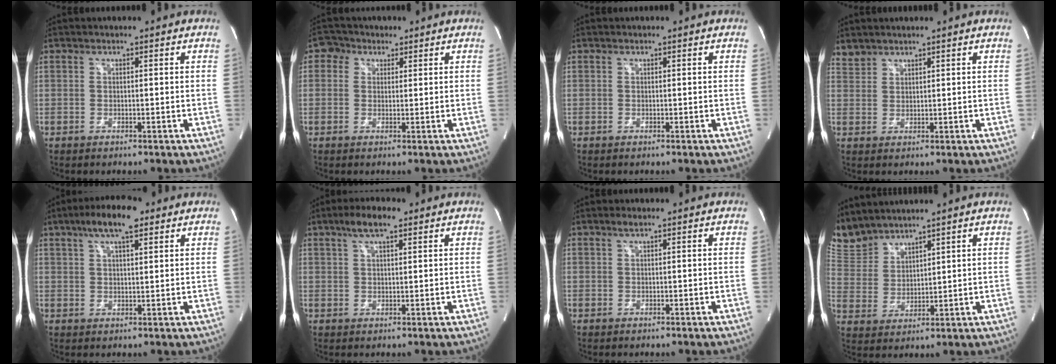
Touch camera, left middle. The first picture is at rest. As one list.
[{"total": 3.2, "force": [1.5, 2.8, 0.8], "torque": [-0.018, 0.014, 0.023]}, {"total": 0.0}, {"total": 2.3, "force": [2.1, 0.8, -0.2], "torque": [0.004, 0.010, 0.043]}, {"total": 7.9, "force": [4.8, 1.9, 5.9], "torque": [-0.114, 0.018, 0.080]}, {"total": 5.1, "force": [3.2, 1.4, 3.7], "torque": [-0.077, 0.013, 0.058]}, {"total": 0.8, "force": [0.6, 0.1, 0.6], "torque": [-0.015, 0.004, 0.011]}, {"total": 7.1, "force": [6.9, 1.3, 0.2], "torque": [-0.022, 0.010, 0.159]}]